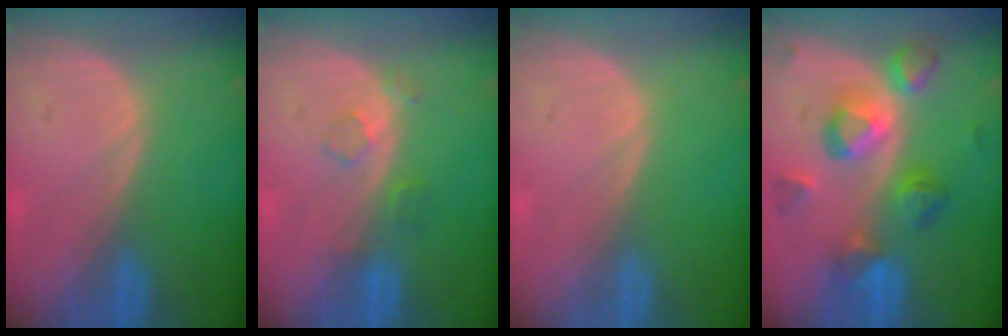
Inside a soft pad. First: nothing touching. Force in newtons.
{"total": 2.5, "press": 2.5, "slide": 0.3}
{"total": 0.0}
{"total": 8.5, "press": 8.5, "slide": 0.4}